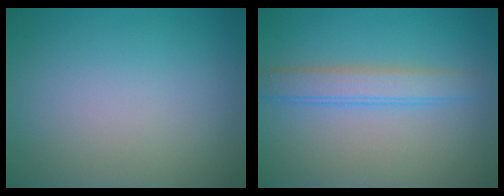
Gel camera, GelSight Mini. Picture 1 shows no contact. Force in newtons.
{"total": 2.9, "press": 2.9, "slide": 0.0}